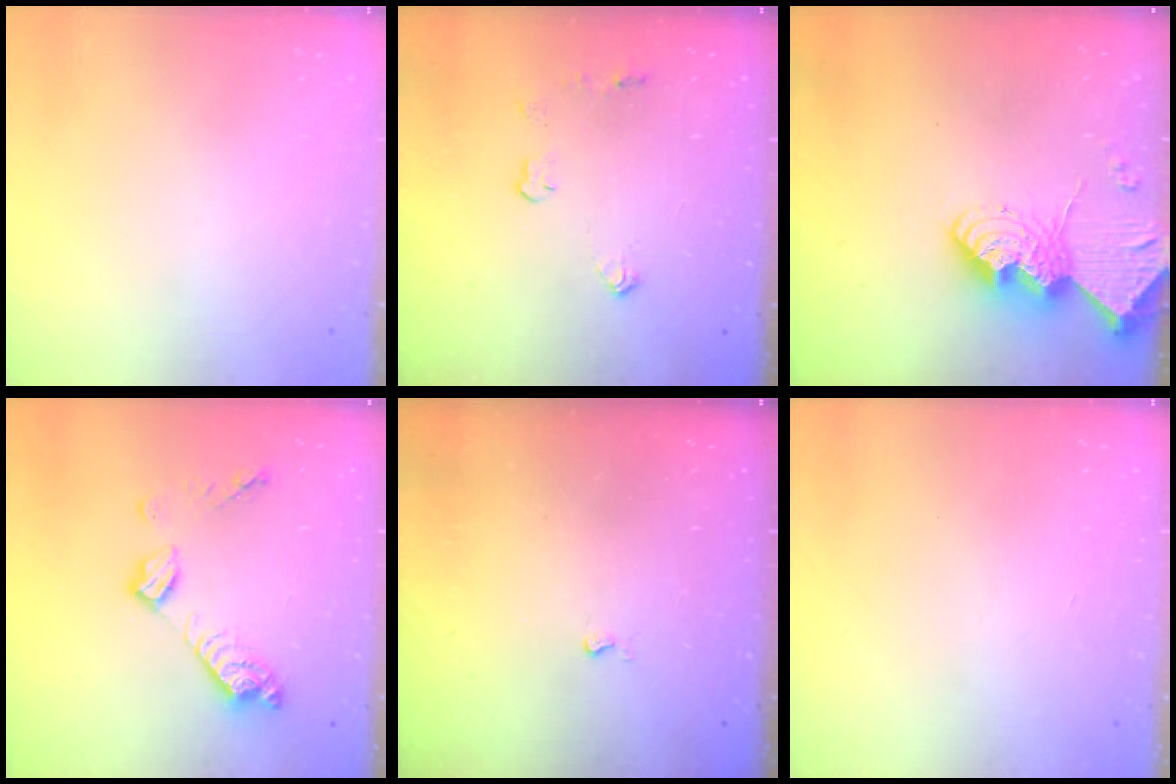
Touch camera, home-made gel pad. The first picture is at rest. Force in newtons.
{"total": 3.7, "press": 3.6, "slide": 0.6}
{"total": 13.9, "press": 13.8, "slide": 1.3}
{"total": 9.8, "press": 9.8, "slide": 0.6}
{"total": 2.6, "press": 2.6, "slide": 0.4}
{"total": 0.0}